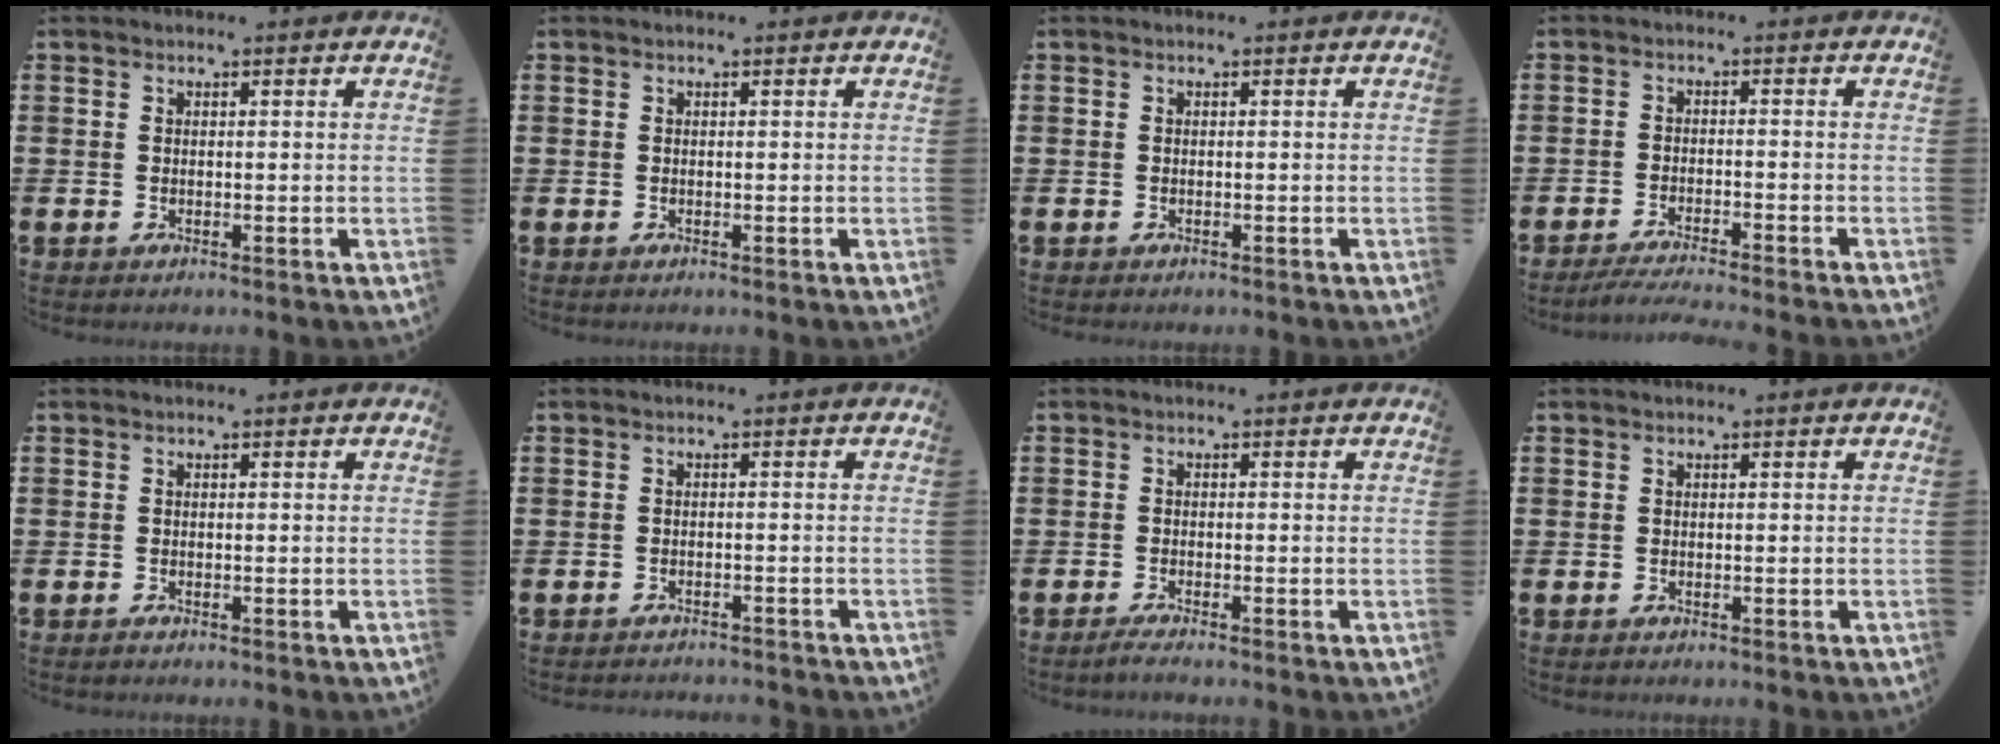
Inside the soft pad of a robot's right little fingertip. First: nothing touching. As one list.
[{"total": 0.0}, {"total": 0.0}, {"total": 2.5, "force": [-2.2, -0.3, 1.1], "torque": [-0.016, 0.000, -0.041]}, {"total": 0.0}, {"total": 1.0, "force": [-1.0, -0.1, -0.1], "torque": [-0.001, 0.003, -0.020]}, {"total": 1.0, "force": [-0.6, 0.0, 0.7], "torque": [-0.012, -0.002, -0.011]}, {"total": 0.0}]